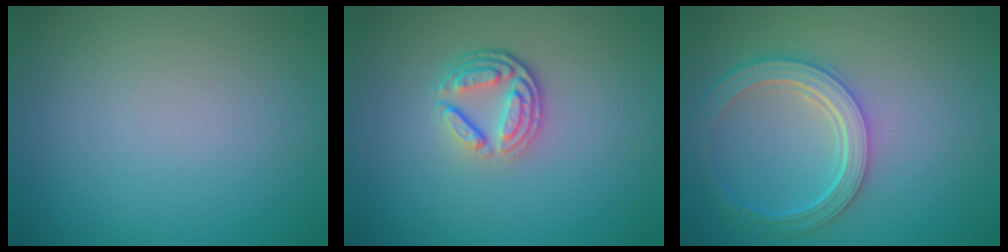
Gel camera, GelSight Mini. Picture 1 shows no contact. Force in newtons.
{"total": 3.8, "press": 2.8, "slide": 2.6}
{"total": 4.9, "press": 3.8, "slide": 3.0}